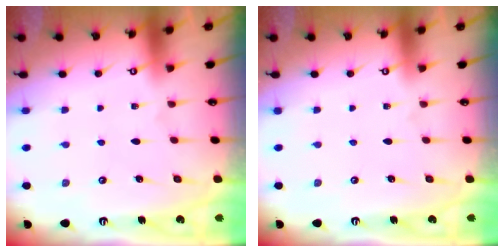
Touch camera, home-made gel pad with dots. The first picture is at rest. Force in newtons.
{"total": 0.0}